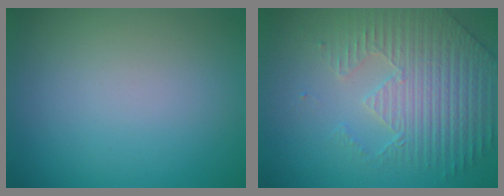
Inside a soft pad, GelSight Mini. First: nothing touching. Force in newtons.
{"total": 4.3, "press": 4.1, "slide": 1.1}